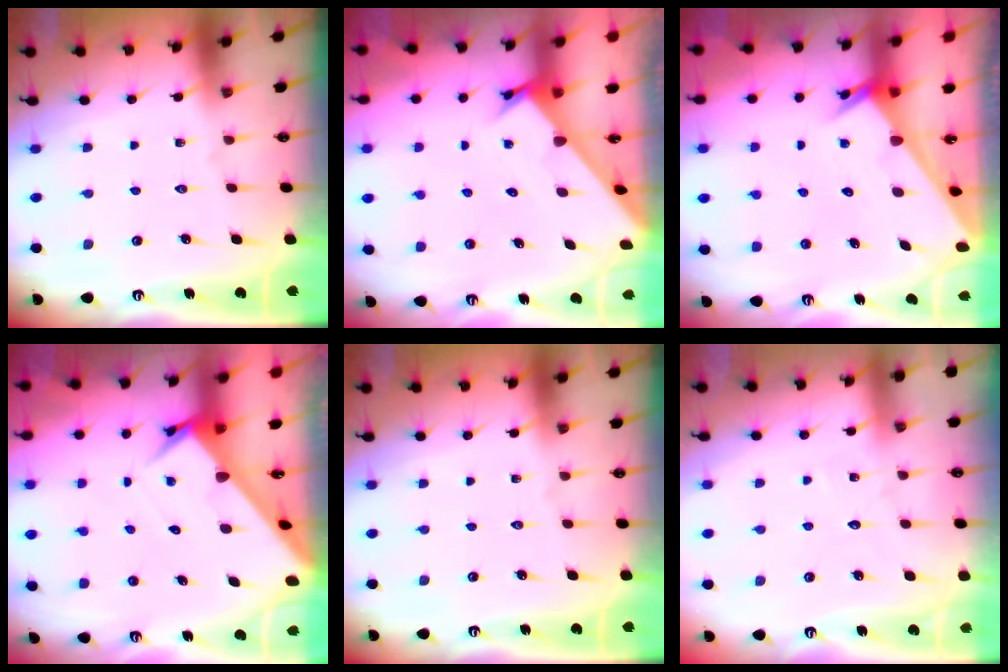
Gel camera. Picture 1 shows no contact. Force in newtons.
{"total": 2.3, "press": 2.3, "slide": 0.1}
{"total": 2.0, "press": 2.0, "slide": 0.1}
{"total": 3.8, "press": 3.8, "slide": 0.3}
{"total": 0.0}
{"total": 3.1, "press": 3.0, "slide": 0.3}